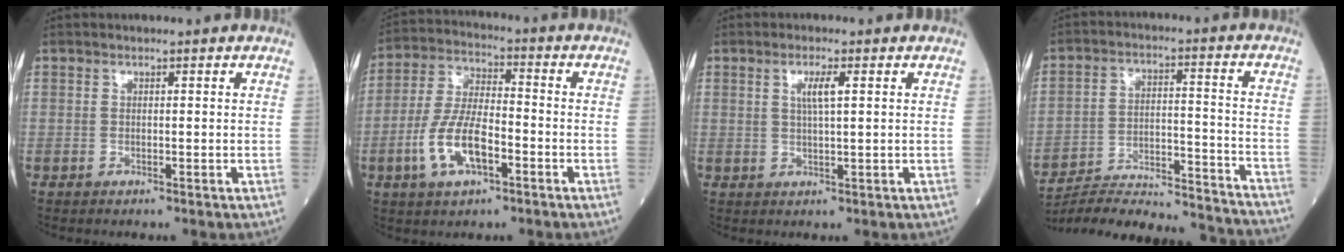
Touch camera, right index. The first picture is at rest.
{"total": 10.3, "force": [-3.7, 3.8, 8.8], "torque": [-0.187, 0.005, -0.071]}
{"total": 3.1, "force": [1.1, 0.2, 2.9], "torque": [-0.057, 0.000, 0.019]}
{"total": 25.0, "force": [-23.8, 1.6, 7.6], "torque": [-0.101, -0.013, -0.338]}